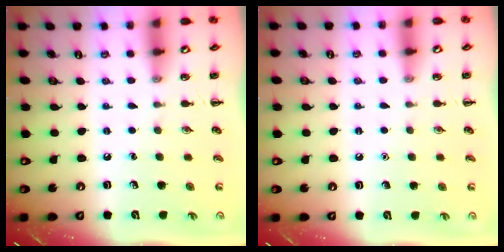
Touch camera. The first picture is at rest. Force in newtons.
{"total": 1.5, "press": 1.5, "slide": 0.1}